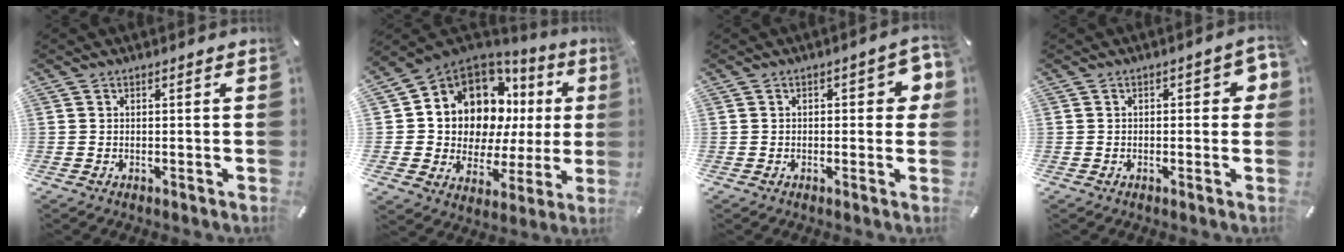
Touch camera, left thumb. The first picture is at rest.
{"total": 11.7, "force": [5.3, 9.2, 4.9], "torque": [-0.086, -0.070, 0.102]}
{"total": 5.7, "force": [0.2, 2.7, 5.0], "torque": [-0.067, 0.008, -0.001]}
{"total": 3.9, "force": [-0.2, 2.0, 3.3], "torque": [-0.044, 0.007, -0.009]}